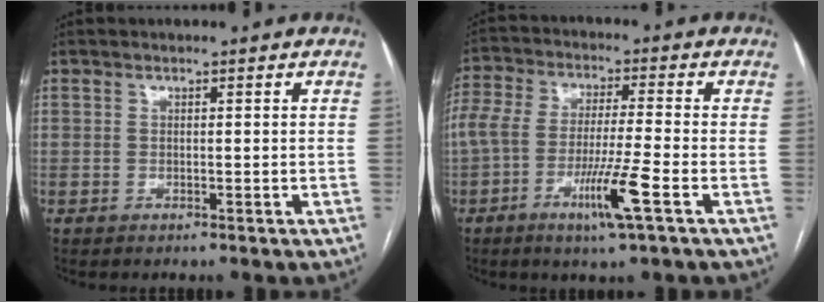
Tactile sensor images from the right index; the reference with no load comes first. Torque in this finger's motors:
{"motor_torque": [1.60, -0.49, 0.72, 0.20]}